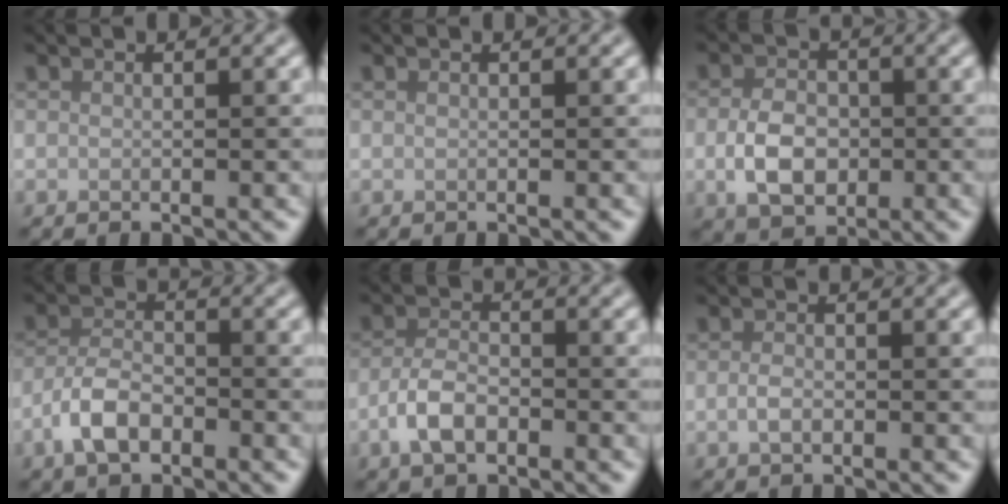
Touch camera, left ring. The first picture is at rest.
{"total": 0.0}
{"total": 4.4, "force": [-0.8, 3.1, 3.0], "torque": [-0.061, -0.004, -0.018]}
{"total": 4.0, "force": [-2.2, 2.0, 2.6], "torque": [-0.046, 0.004, -0.049]}
{"total": 3.5, "force": [-1.7, 1.8, 2.4], "torque": [-0.049, 0.002, -0.038]}
{"total": 1.3, "force": [-0.4, 0.7, 1.1], "torque": [-0.024, -0.001, -0.009]}